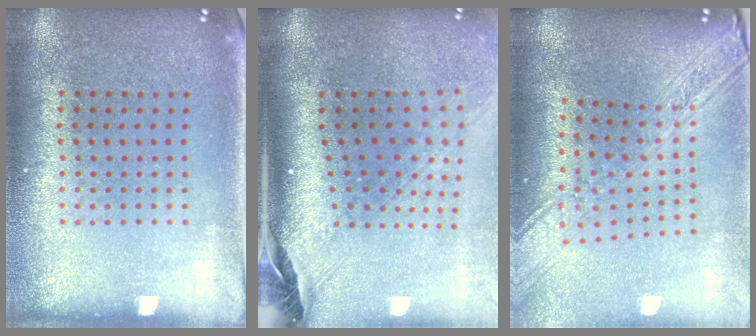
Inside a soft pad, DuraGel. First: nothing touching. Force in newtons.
{"total": 2.8, "press": 2.1, "slide": 1.9}
{"total": 2.8, "press": 2.2, "slide": 1.7}